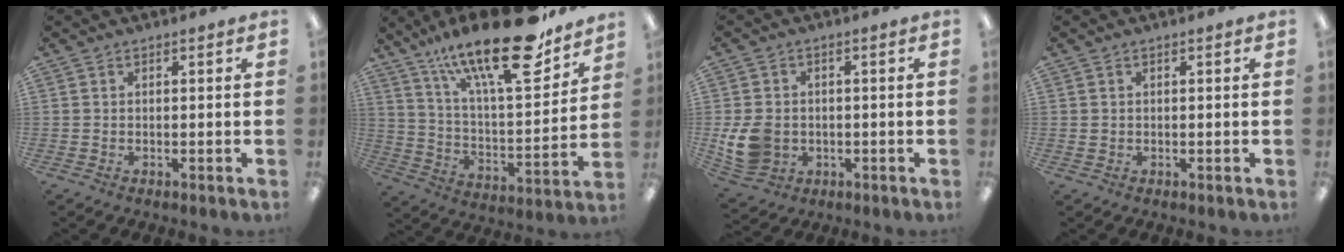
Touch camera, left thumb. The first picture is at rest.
{"total": 25.9, "force": [17.8, 7.4, 17.2], "torque": [-0.272, -0.109, 0.291]}
{"total": 9.4, "force": [-1.2, 7.8, 5.1], "torque": [-0.111, 0.008, -0.020]}
{"total": 0.6, "force": [0.1, 0.6, 0.2], "torque": [-0.004, 0.004, 0.001]}